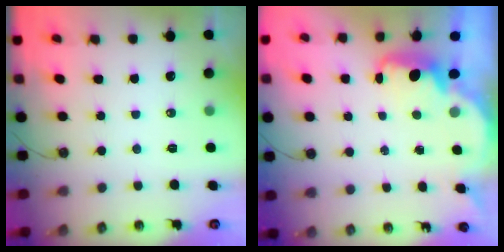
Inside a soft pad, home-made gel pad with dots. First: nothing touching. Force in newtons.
{"total": 2.3, "press": 2.2, "slide": 0.6}